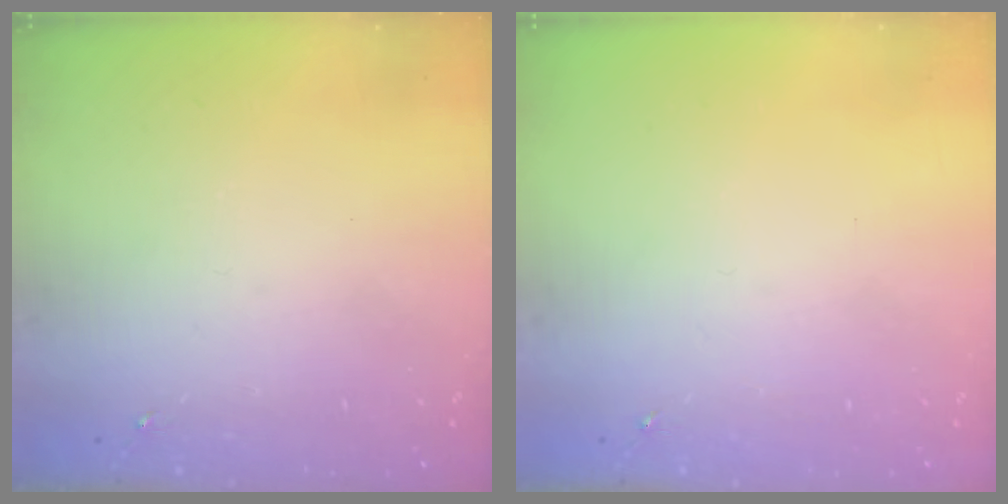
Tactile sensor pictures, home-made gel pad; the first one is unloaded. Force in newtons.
{"total": 0.0}